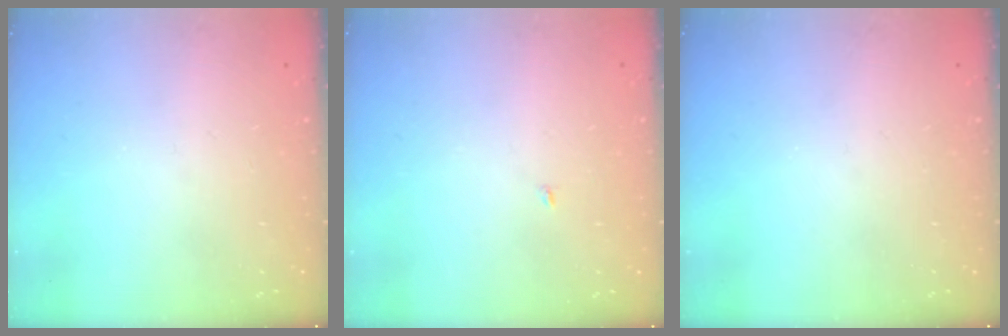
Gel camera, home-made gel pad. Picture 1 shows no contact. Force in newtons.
{"total": 1.9, "press": 1.9, "slide": 0.2}
{"total": 0.0}